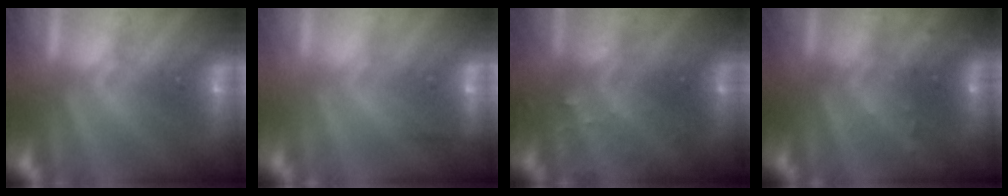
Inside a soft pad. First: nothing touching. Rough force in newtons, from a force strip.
{"total": 2.2}
{"total": 7.3}
{"total": 2.8}